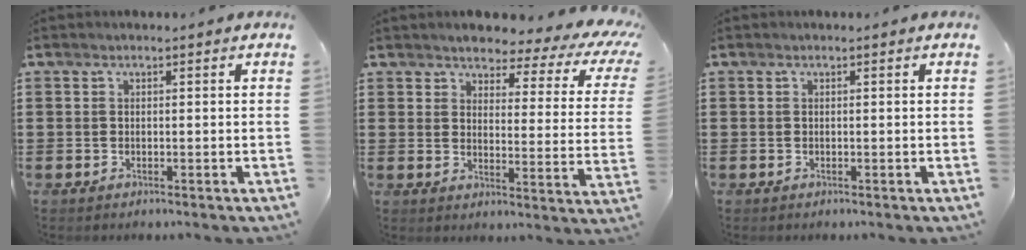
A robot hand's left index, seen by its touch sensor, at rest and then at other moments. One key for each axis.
{"total": 4.0, "fx": 3.5, "fy": 0.8, "fz": 1.7, "tx": -0.042, "ty": -0.030, "tz": 0.049}
{"total": 0.0}